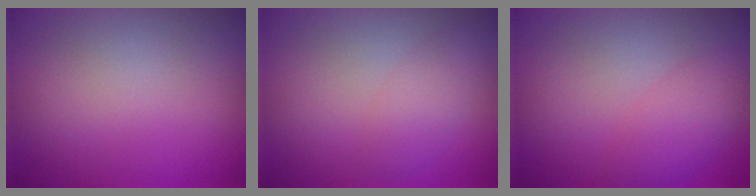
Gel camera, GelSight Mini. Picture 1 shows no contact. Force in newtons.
{"total": 2.1, "press": 2.1, "slide": 0.1}
{"total": 2.5, "press": 2.5, "slide": 0.1}